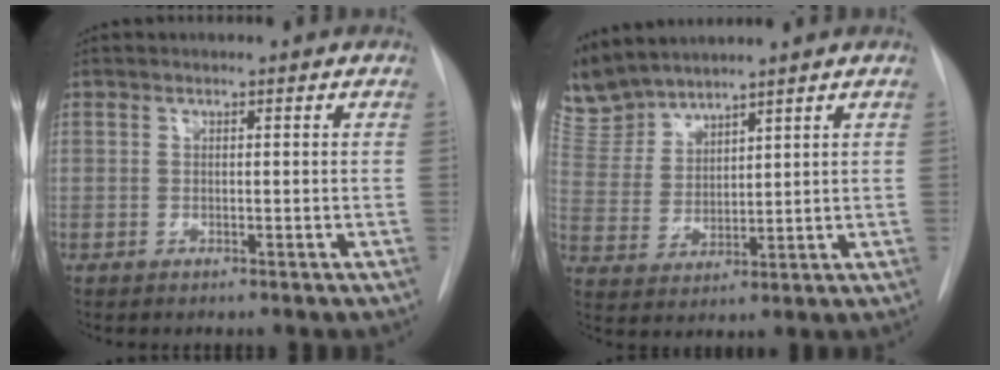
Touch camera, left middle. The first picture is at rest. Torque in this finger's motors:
{"motor_torque": [0.14, -0.25, 0.16, 0.08]}